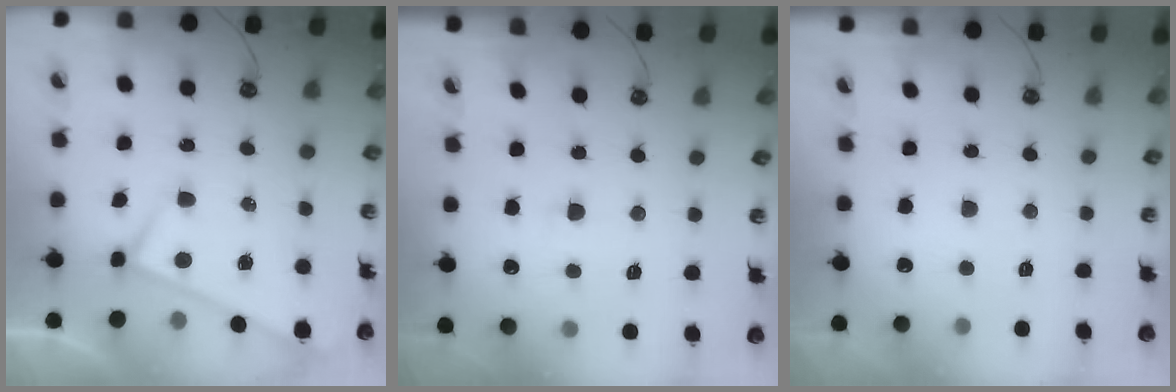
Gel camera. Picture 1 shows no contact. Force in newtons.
{"total": 1.0, "press": 0.4, "slide": 0.9}
{"total": 0.0}